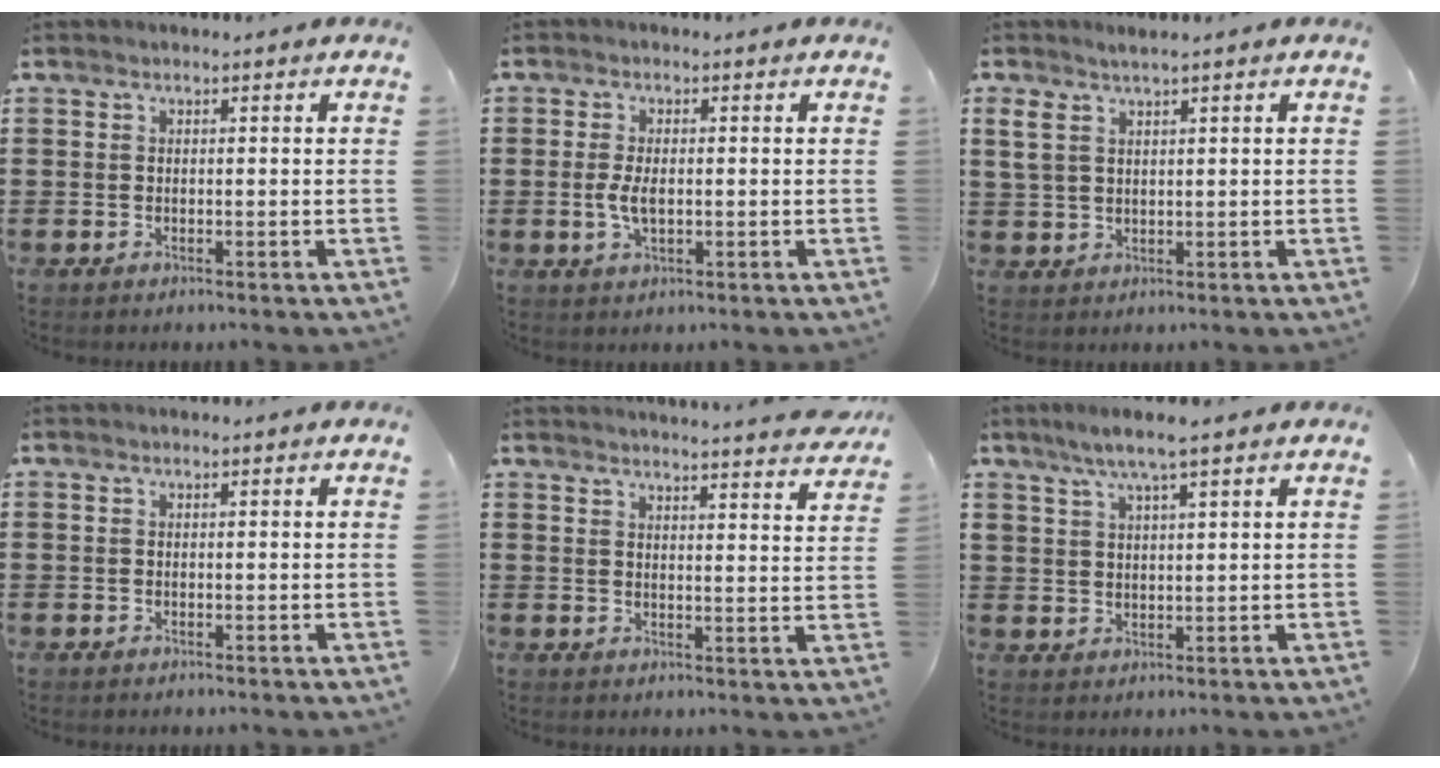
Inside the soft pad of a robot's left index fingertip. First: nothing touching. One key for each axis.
{"total": 3.6, "fx": -0.2, "fy": 1.6, "fz": 3.3, "tx": -0.077, "ty": -0.003, "tz": -0.009}
{"total": 2.7, "fx": 1.6, "fy": 1.0, "fz": 1.9, "tx": -0.042, "ty": 0.004, "tz": 0.030}
{"total": 0.0}
{"total": 4.0, "fx": 3.8, "fy": -0.7, "fz": 0.8, "tx": -0.022, "ty": -0.027, "tz": 0.066}
{"total": 4.7, "fx": 3.3, "fy": 0.7, "fz": 3.2, "tx": -0.068, "ty": 0.001, "tz": 0.058}